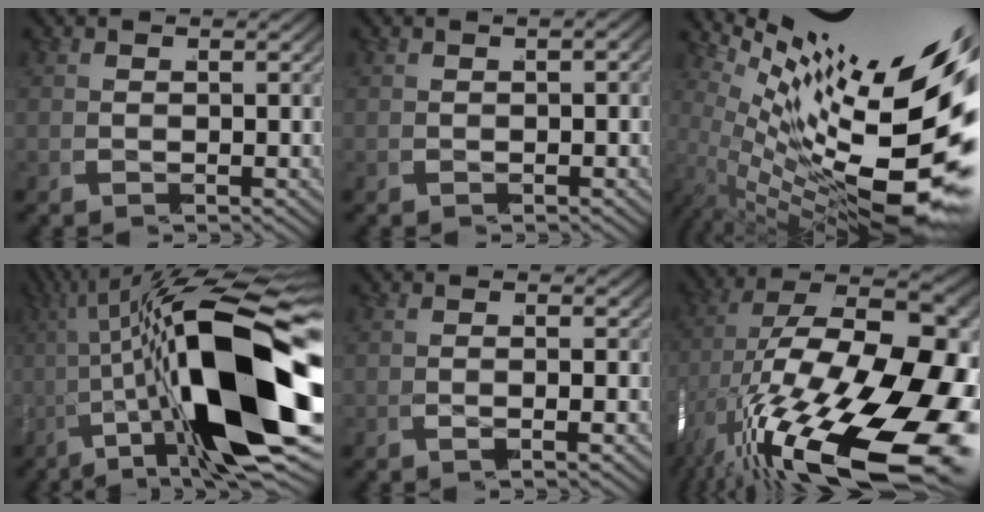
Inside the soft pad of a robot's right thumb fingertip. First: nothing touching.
{"total": 1.5, "force": [0.3, 0.8, 1.3], "torque": [-0.011, 0.008, 0.001]}
{"total": 18.6, "force": [-1.7, 9.8, 15.7], "torque": [-0.239, -0.045, -0.010]}
{"total": 20.3, "force": [-2.8, 9.1, 17.9], "torque": [-0.305, -0.039, -0.032]}
{"total": 1.5, "force": [-1.0, 0.4, 1.1], "torque": [-0.025, 0.000, -0.023]}
{"total": 22.6, "force": [-7.8, 12.5, 17.1], "torque": [-0.341, -0.100, -0.072]}